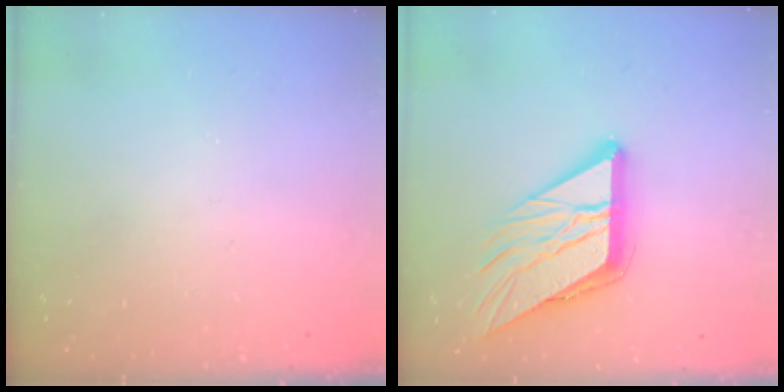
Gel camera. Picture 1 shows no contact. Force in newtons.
{"total": 18.8, "press": 18.6, "slide": 2.2}